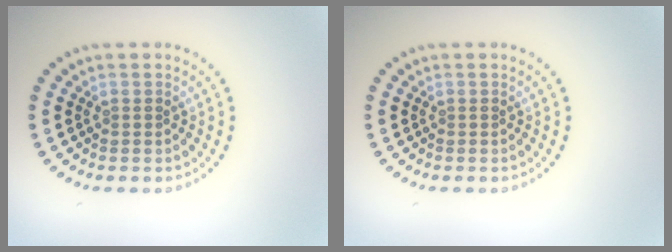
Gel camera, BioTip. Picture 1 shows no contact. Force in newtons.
{"total": 0.0}